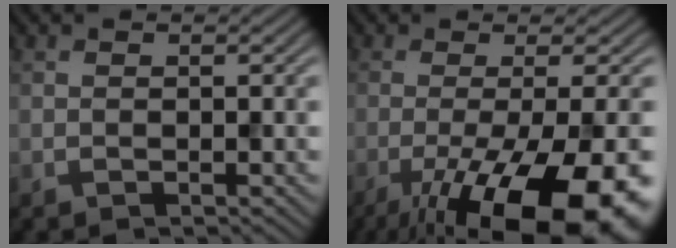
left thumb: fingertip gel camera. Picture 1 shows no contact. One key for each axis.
{"total": 17.4, "fx": -8.0, "fy": 4.9, "fz": 14.7, "tx": -0.210, "ty": -0.014, "tz": -0.118}